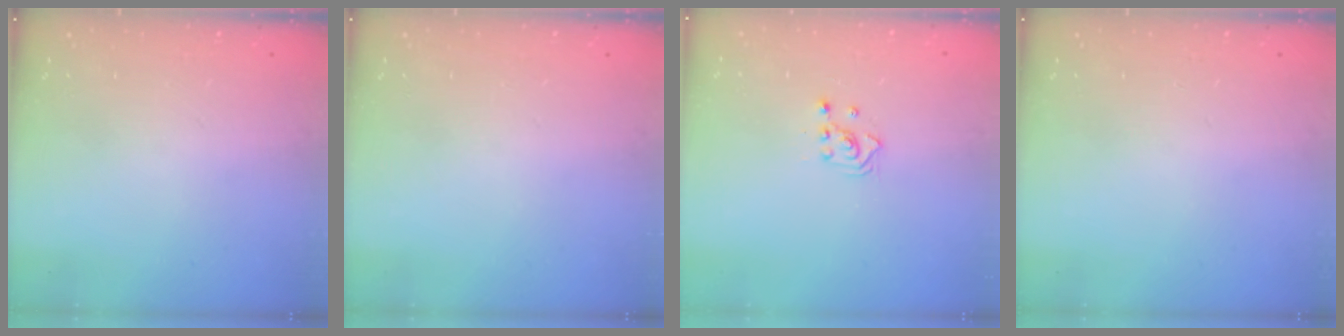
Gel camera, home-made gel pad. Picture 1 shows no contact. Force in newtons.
{"total": 0.0}
{"total": 2.3, "press": 2.3, "slide": 0.3}
{"total": 0.0}